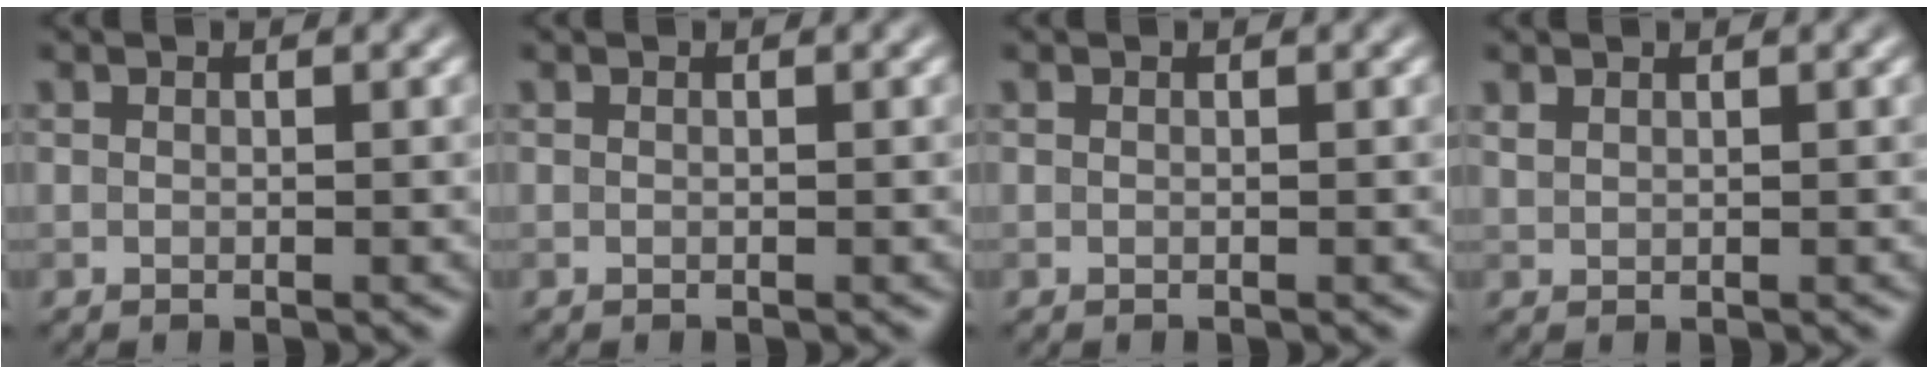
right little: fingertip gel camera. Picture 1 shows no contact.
{"total": 0.0}
{"total": 0.0}
{"total": 0.7, "force": [0.7, 0.2, 0.2], "torque": [-0.009, 0.000, 0.018]}